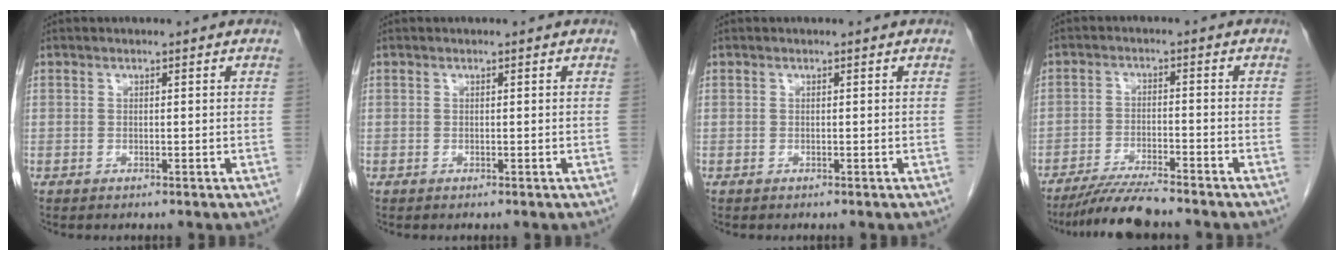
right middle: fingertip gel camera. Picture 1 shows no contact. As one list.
[{"total": 0.0}, {"total": 0.0}, {"total": 6.7, "force": [-6.0, -0.1, 3.0], "torque": [-0.051, -0.022, -0.109]}]